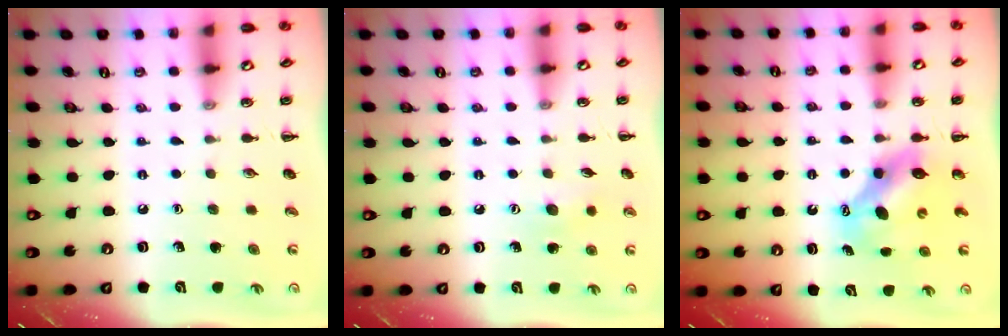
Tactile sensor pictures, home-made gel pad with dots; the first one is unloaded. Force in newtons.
{"total": 6.4, "press": 6.3, "slide": 1.4}
{"total": 7.1, "press": 7.0, "slide": 1.2}